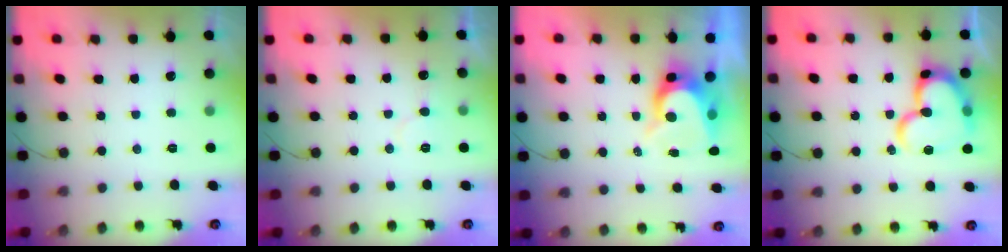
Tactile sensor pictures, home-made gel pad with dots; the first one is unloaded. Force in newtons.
{"total": 5.4, "press": 5.3, "slide": 0.4}
{"total": 8.7, "press": 8.6, "slide": 0.5}
{"total": 18.9, "press": 18.8, "slide": 2.3}